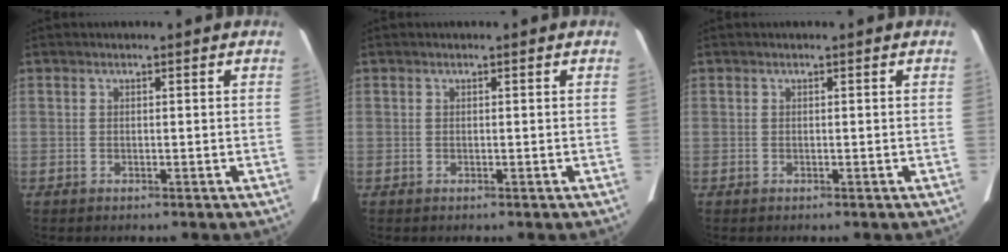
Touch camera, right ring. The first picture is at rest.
{"total": 0.0}
{"total": 0.0}